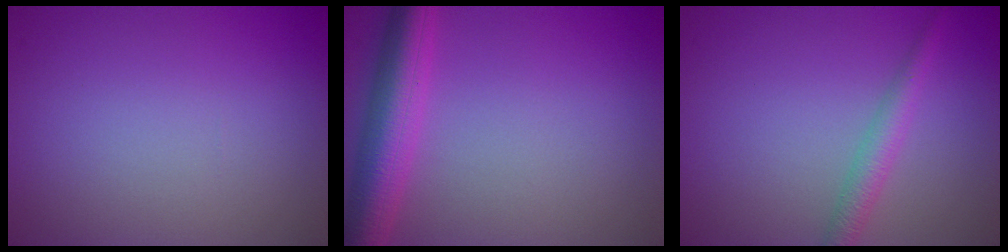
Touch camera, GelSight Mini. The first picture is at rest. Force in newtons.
{"total": 5.9, "press": 5.9, "slide": 0.2}
{"total": 2.2, "press": 2.2, "slide": 0.2}